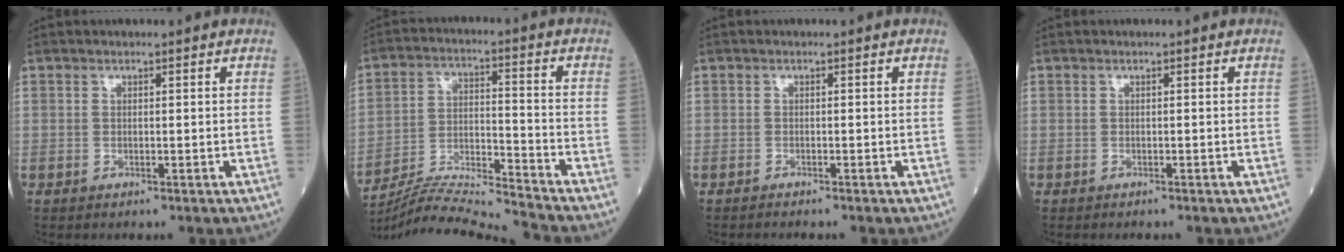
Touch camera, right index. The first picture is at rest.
{"total": 13.1, "force": [-12.6, -2.7, 2.4], "torque": [-0.044, 0.012, -0.228]}
{"total": 1.8, "force": [-1.6, 0.0, 0.6], "torque": [-0.009, 0.001, -0.021]}
{"total": 0.6, "force": [-0.6, 0.0, 0.2], "torque": [-0.005, 0.000, -0.011]}